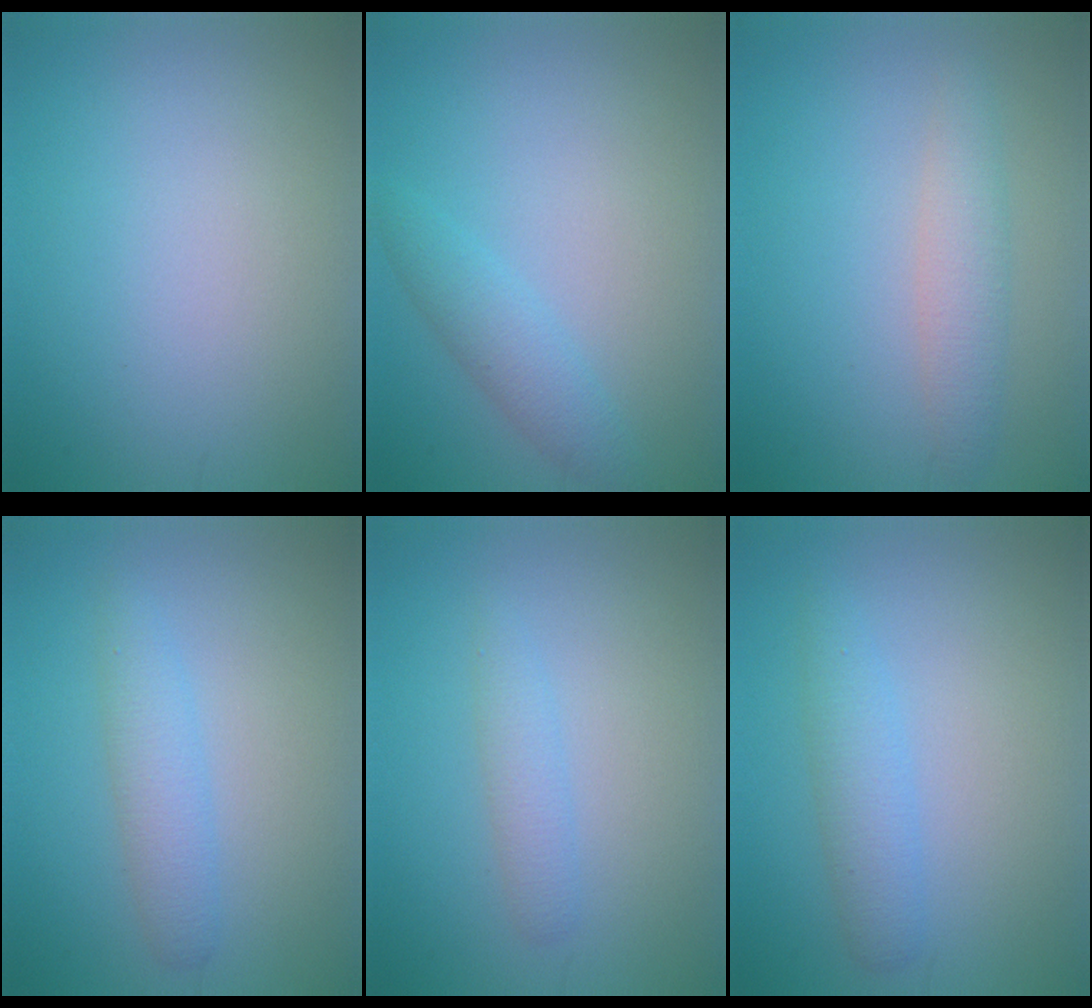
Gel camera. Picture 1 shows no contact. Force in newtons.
{"total": 2.3, "press": 2.3, "slide": 0.2}
{"total": 2.5, "press": 2.5, "slide": 0.1}
{"total": 2.4, "press": 2.4, "slide": 0.1}
{"total": 1.6, "press": 1.6, "slide": 0.2}
{"total": 2.5, "press": 2.5, "slide": 0.0}